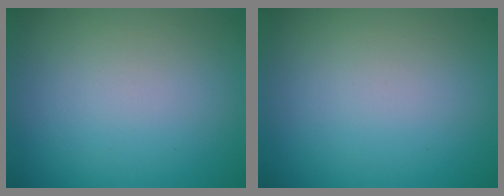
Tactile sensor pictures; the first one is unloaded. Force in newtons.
{"total": 0.0}